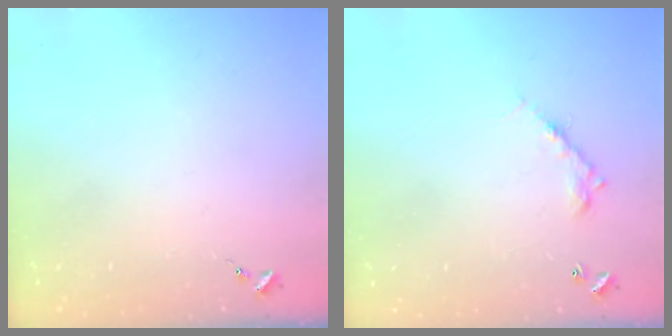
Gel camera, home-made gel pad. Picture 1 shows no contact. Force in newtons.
{"total": 7.7, "press": 7.7, "slide": 0.6}